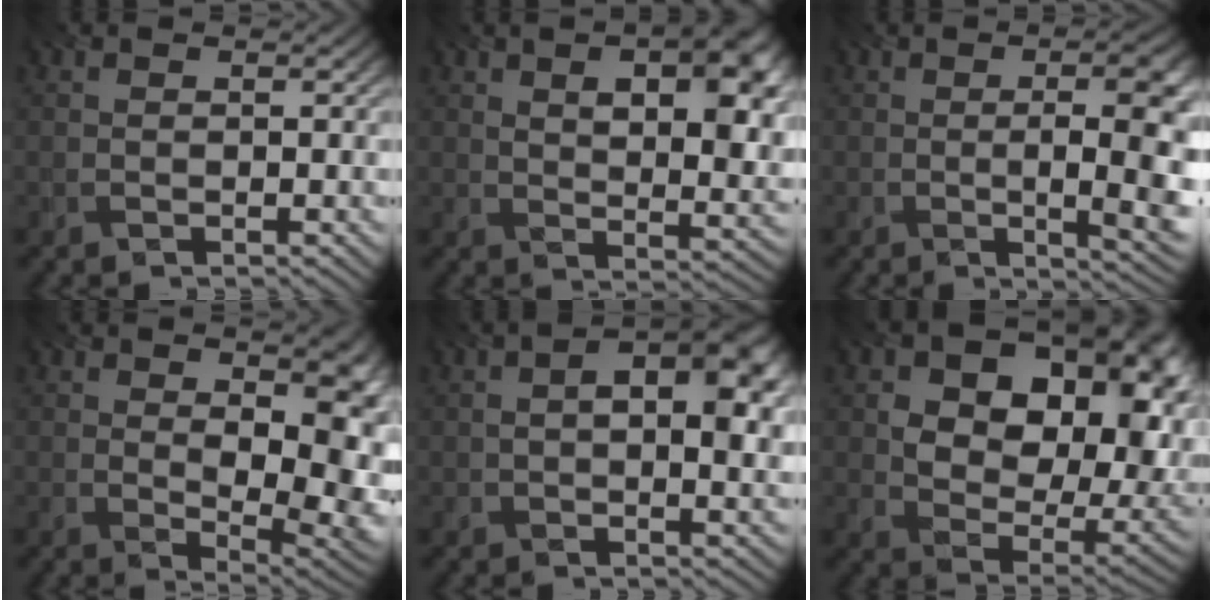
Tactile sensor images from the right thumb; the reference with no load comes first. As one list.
[{"total": 11.4, "force": [3.9, 5.4, 9.3], "torque": [-0.124, -0.002, 0.060]}, {"total": 10.3, "force": [-0.8, 3.3, 9.8], "torque": [-0.092, 0.008, -0.015]}, {"total": 10.4, "force": [0.6, 5.4, 8.9], "torque": [-0.110, -0.012, 0.021]}, {"total": 8.6, "force": [1.4, 4.5, 7.2], "torque": [-0.107, -0.002, 0.019]}, {"total": 15.4, "force": [4.4, 9.9, 10.9], "torque": [-0.152, -0.001, 0.079]}]